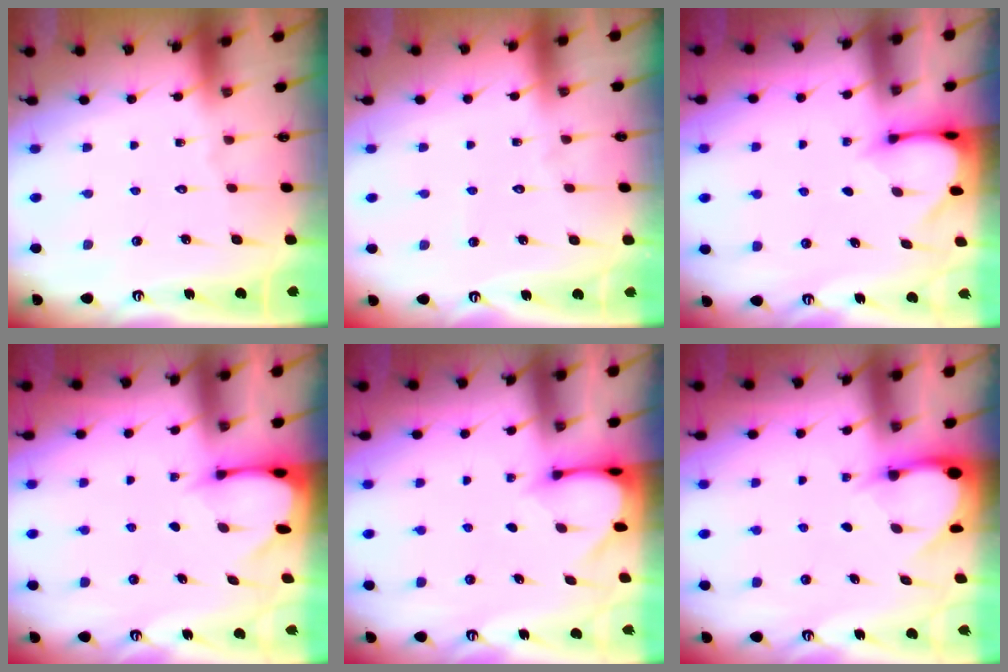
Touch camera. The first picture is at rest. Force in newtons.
{"total": 2.3, "press": 2.3, "slide": 0.3}
{"total": 3.4, "press": 3.3, "slide": 0.3}
{"total": 2.5, "press": 2.5, "slide": 0.5}
{"total": 3.2, "press": 3.2, "slide": 0.2}
{"total": 3.1, "press": 3.1, "slide": 0.1}